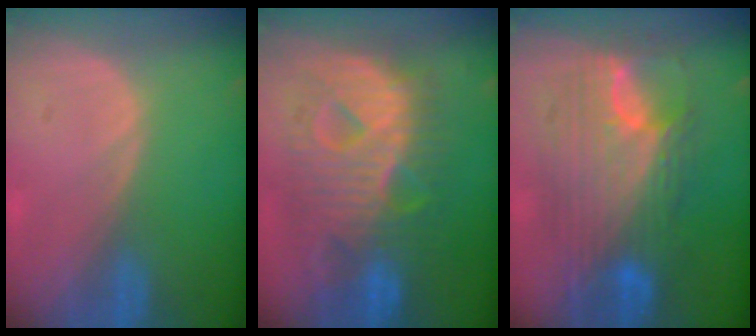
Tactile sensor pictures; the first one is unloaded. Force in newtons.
{"total": 12.7, "press": 12.6, "slide": 1.3}
{"total": 11.8, "press": 11.7, "slide": 1.1}